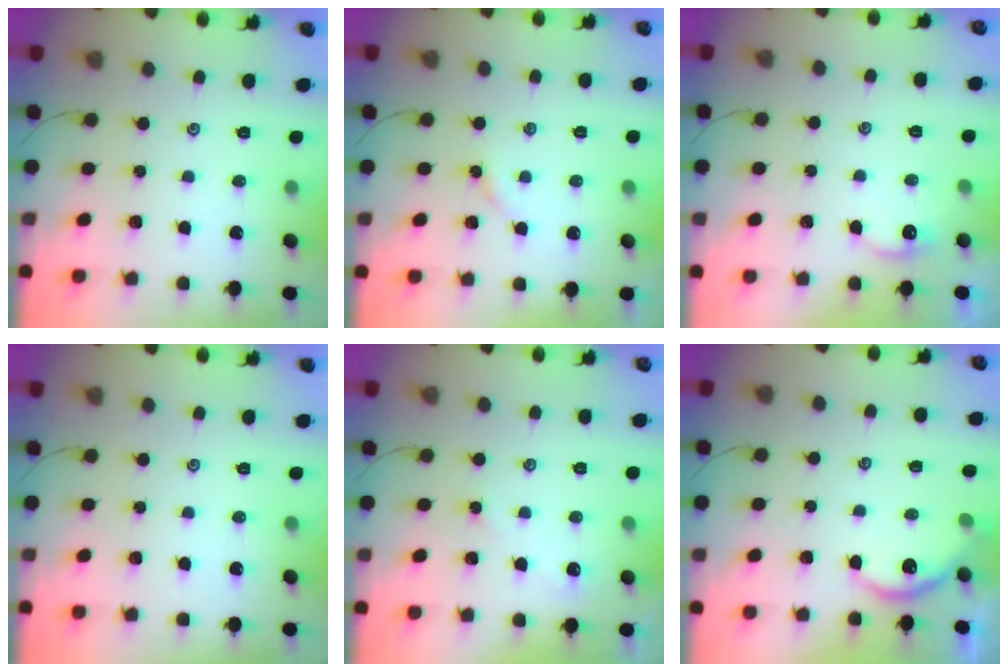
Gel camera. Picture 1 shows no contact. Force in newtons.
{"total": 2.2, "press": 2.2, "slide": 0.3}
{"total": 2.1, "press": 2.0, "slide": 0.3}
{"total": 0.0}
{"total": 3.0, "press": 2.9, "slide": 0.4}
{"total": 4.7, "press": 4.6, "slide": 0.6}